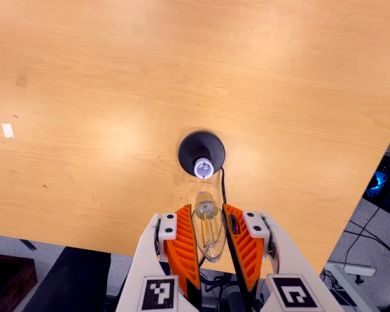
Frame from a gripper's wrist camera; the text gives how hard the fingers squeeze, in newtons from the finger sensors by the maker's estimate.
{"total": 8.1, "left": 7.1, "right": 9.1}